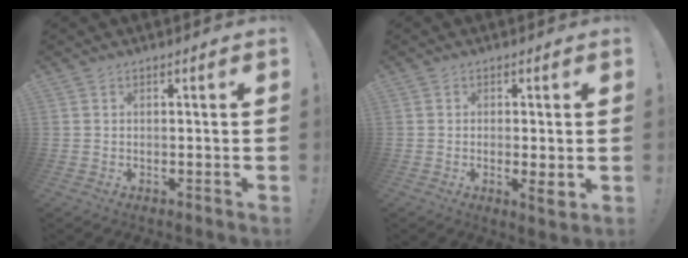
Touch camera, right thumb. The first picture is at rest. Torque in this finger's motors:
{"motor_torque": [0.10, 0.06, 0.08, 0.37, 0.02]}